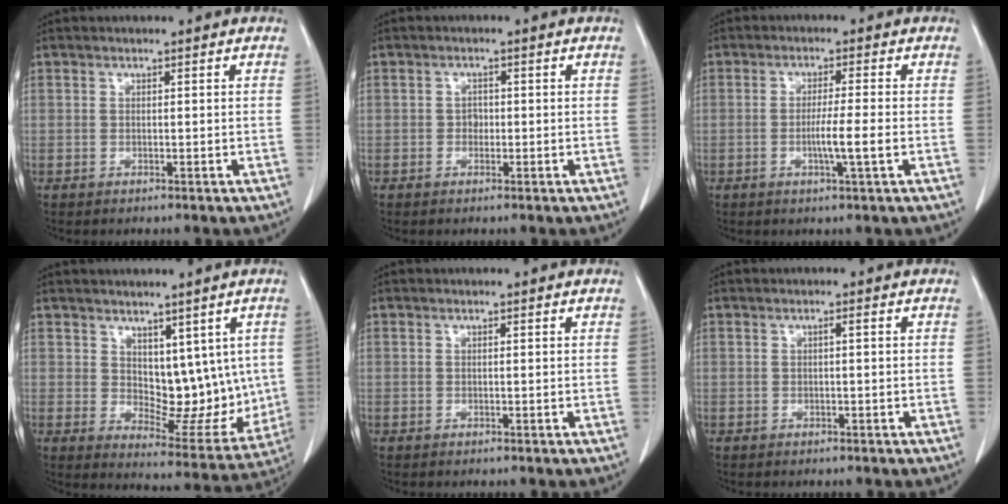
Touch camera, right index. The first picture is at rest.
{"total": 1.3, "force": [-0.2, 1.1, 0.7], "torque": [-0.009, 0.004, -0.004]}
{"total": 4.6, "force": [-1.1, -0.6, 4.5], "torque": [-0.079, -0.008, -0.021]}
{"total": 10.5, "force": [2.7, 6.2, 8.0], "torque": [-0.089, -0.002, 0.059]}
{"total": 0.0}
{"total": 0.5, "force": [0.1, -0.1, 0.5], "torque": [-0.009, 0.001, 0.003]}